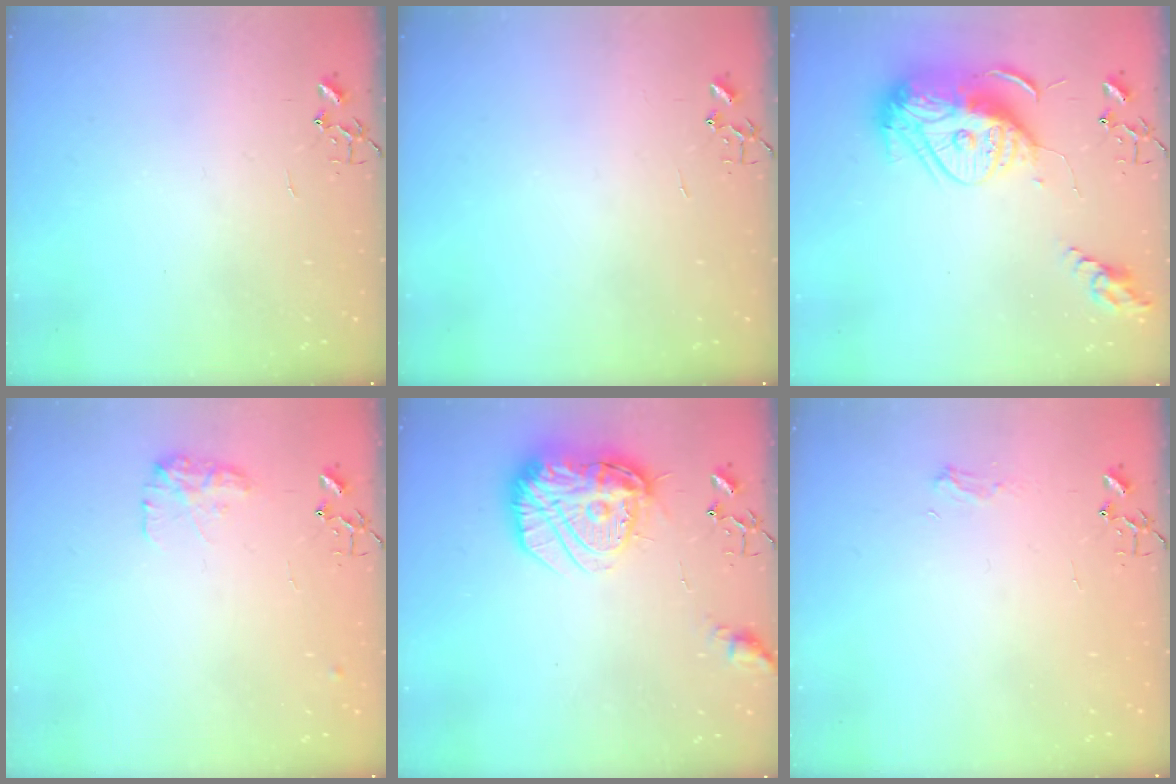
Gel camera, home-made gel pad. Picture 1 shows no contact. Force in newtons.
{"total": 0.0}
{"total": 17.7, "press": 17.6, "slide": 1.6}
{"total": 9.5, "press": 9.5, "slide": 0.4}
{"total": 19.7, "press": 19.7, "slide": 1.5}
{"total": 5.9, "press": 5.9, "slide": 0.6}